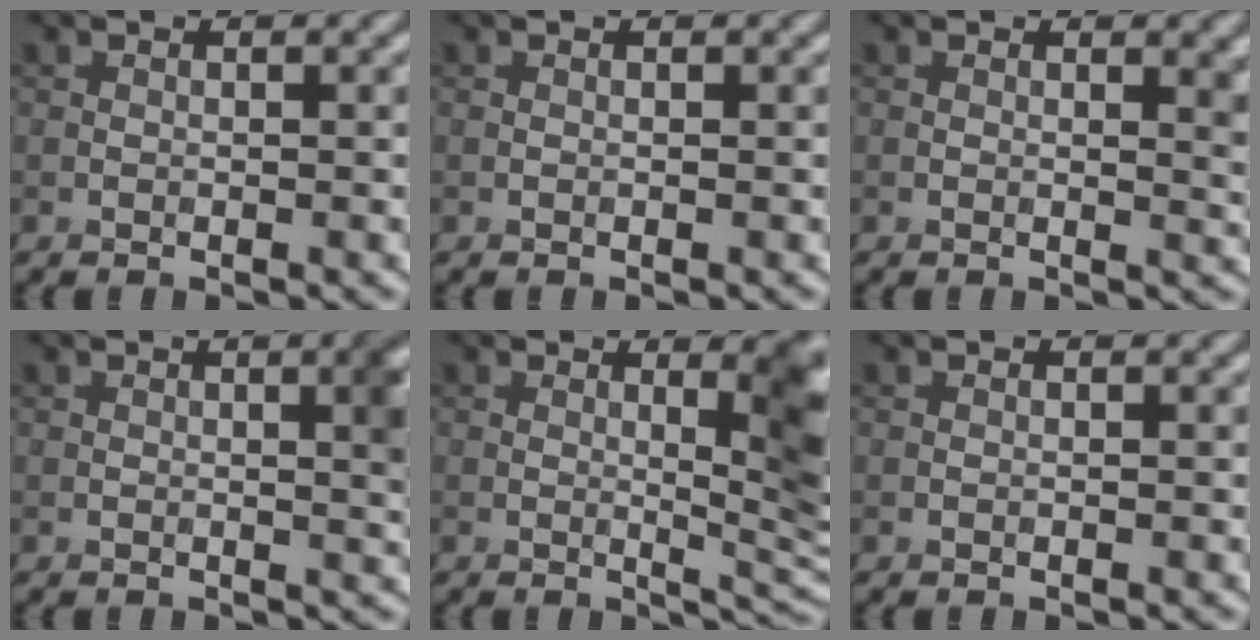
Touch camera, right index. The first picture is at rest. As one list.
[{"total": 0.0}, {"total": 2.2, "force": [0.5, 0.8, 1.9], "torque": [-0.020, -0.004, 0.009]}, {"total": 3.6, "force": [0.4, 1.1, 3.4], "torque": [-0.034, 0.007, 0.005]}, {"total": 6.5, "force": [1.1, 1.7, 6.2], "torque": [-0.063, -0.002, 0.020]}, {"total": 0.0}]